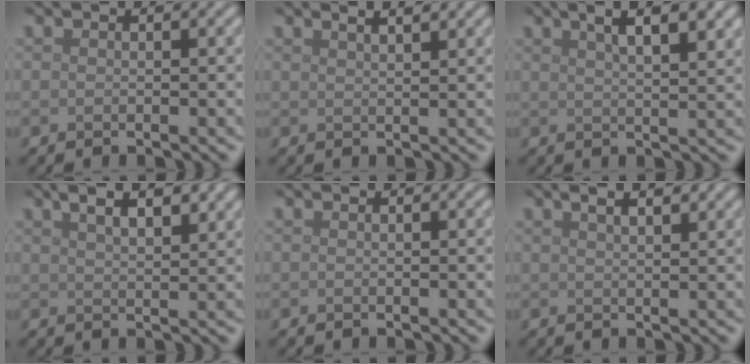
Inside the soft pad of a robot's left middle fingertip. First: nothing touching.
{"total": 4.0, "force": [2.7, 1.6, 2.4], "torque": [-0.009, 0.028, 0.003]}
{"total": 7.3, "force": [4.1, 2.8, 5.4], "torque": [-0.048, 0.035, 0.033]}
{"total": 5.4, "force": [3.4, 2.0, 3.6], "torque": [-0.042, 0.020, 0.036]}
{"total": 0.0}
{"total": 4.0, "force": [2.6, 1.6, 2.6], "torque": [-0.017, 0.021, 0.013]}